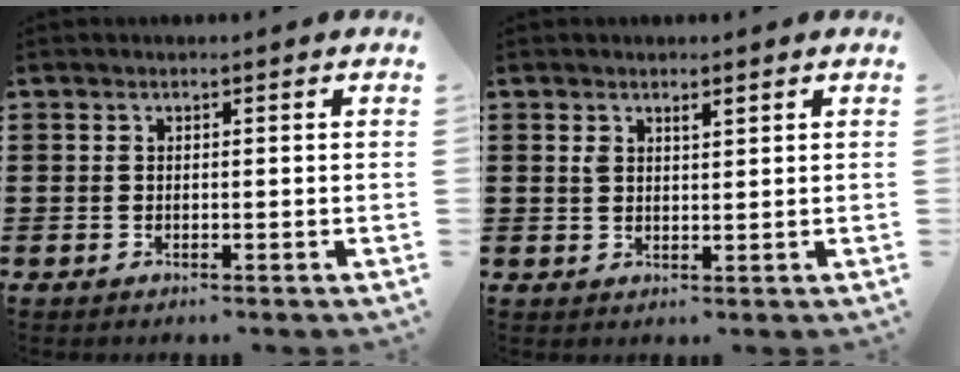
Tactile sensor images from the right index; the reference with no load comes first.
{"total": 1.6, "force": [1.0, 0.7, 1.0], "torque": [-0.022, 0.003, 0.018]}